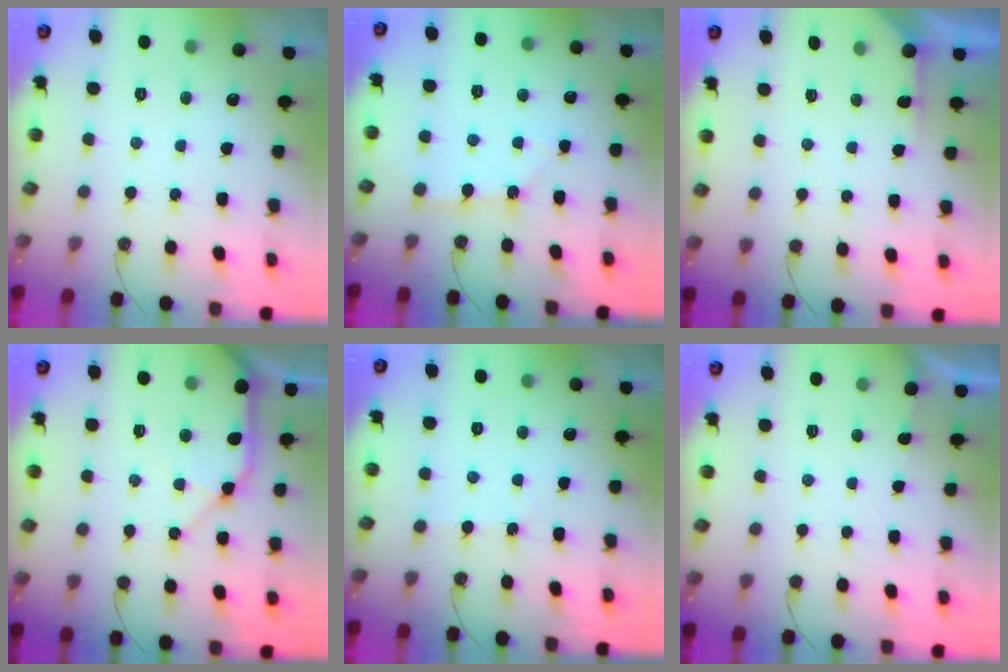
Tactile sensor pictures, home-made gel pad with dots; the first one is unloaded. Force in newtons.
{"total": 2.1, "press": 2.1, "slide": 0.3}
{"total": 3.1, "press": 3.1, "slide": 0.4}
{"total": 12.4, "press": 12.2, "slide": 1.9}
{"total": 1.0, "press": 1.0, "slide": 0.2}
{"total": 0.7, "press": 0.7, "slide": 0.1}